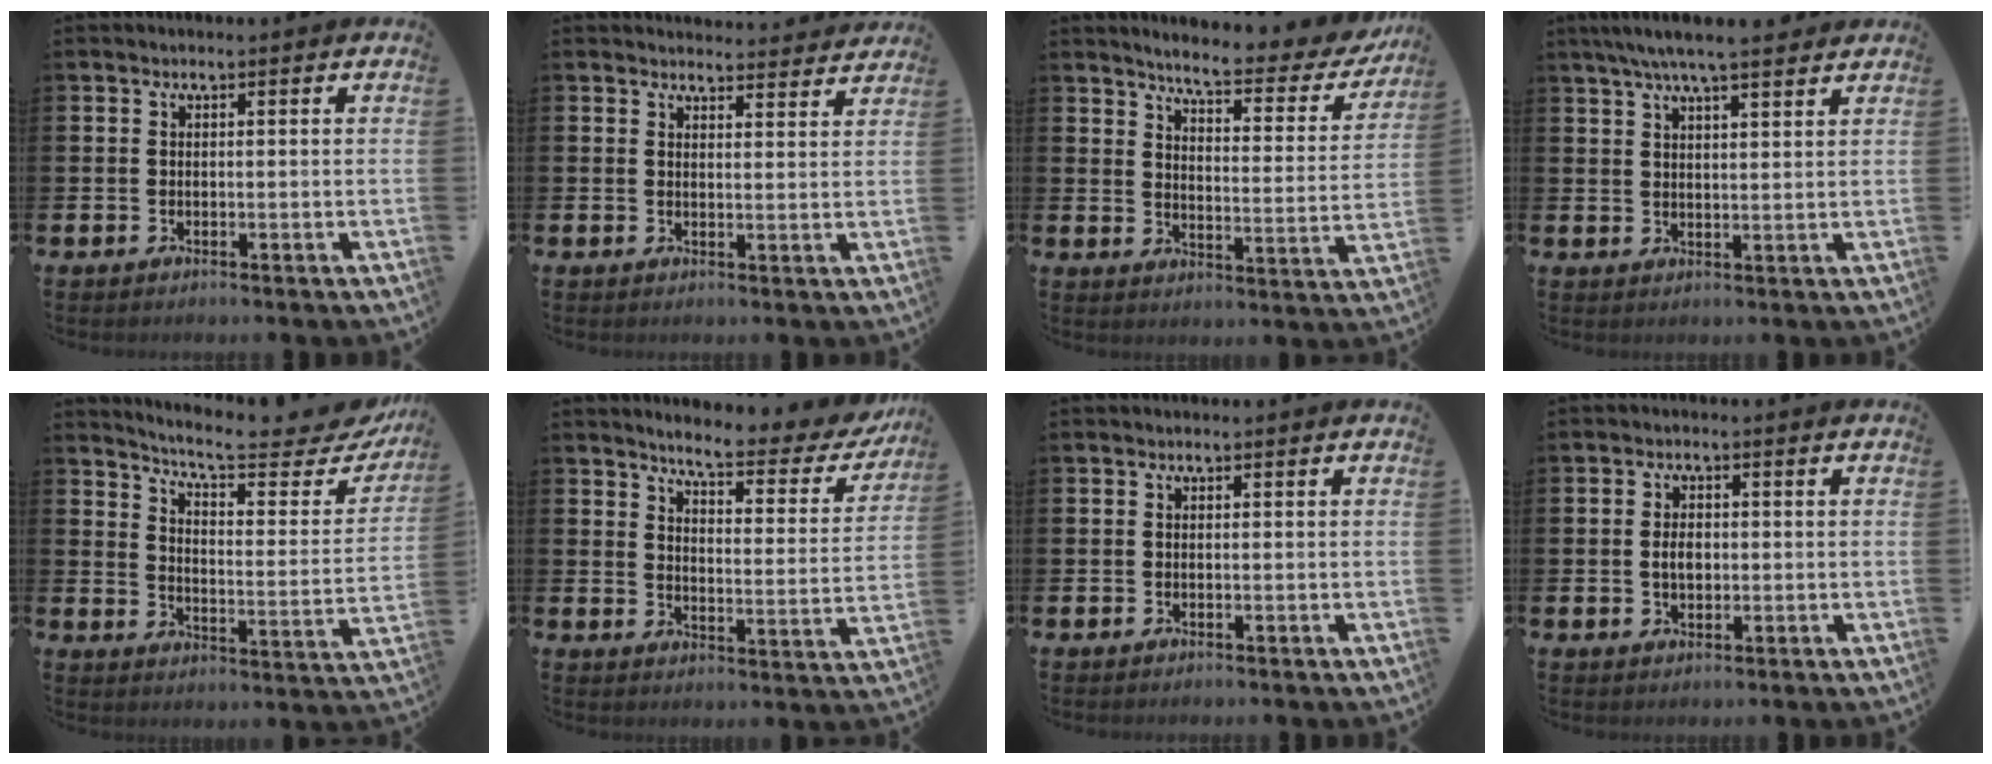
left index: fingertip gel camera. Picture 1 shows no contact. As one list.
[{"total": 3.4, "force": [3.3, 0.3, -0.1], "torque": [0.004, -0.024, 0.059]}, {"total": 5.4, "force": [4.9, 0.6, 2.2], "torque": [-0.062, -0.040, 0.076]}, {"total": 6.3, "force": [5.7, 0.6, 2.7], "torque": [-0.066, -0.014, 0.102]}, {"total": 7.4, "force": [6.6, 1.0, 3.2], "torque": [-0.079, -0.052, 0.105]}, {"total": 5.2, "force": [4.7, 0.7, 2.1], "torque": [-0.060, -0.037, 0.072]}, {"total": 0.0}, {"total": 2.6, "force": [0.0, 1.7, 1.9], "torque": [-0.022, 0.001, -0.004]}]